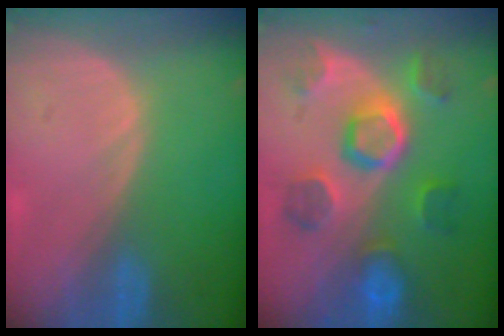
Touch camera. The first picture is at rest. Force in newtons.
{"total": 9.3, "press": 9.1, "slide": 1.9}